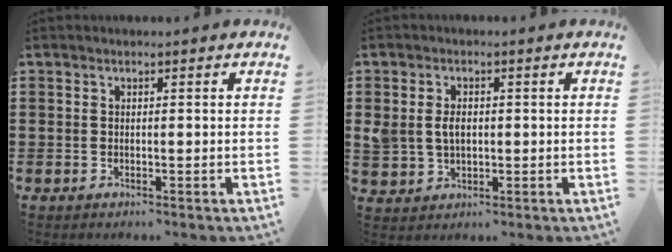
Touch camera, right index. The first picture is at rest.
{"total": 3.8, "force": [0.3, 2.8, 2.6], "torque": [-0.065, 0.008, 0.001]}